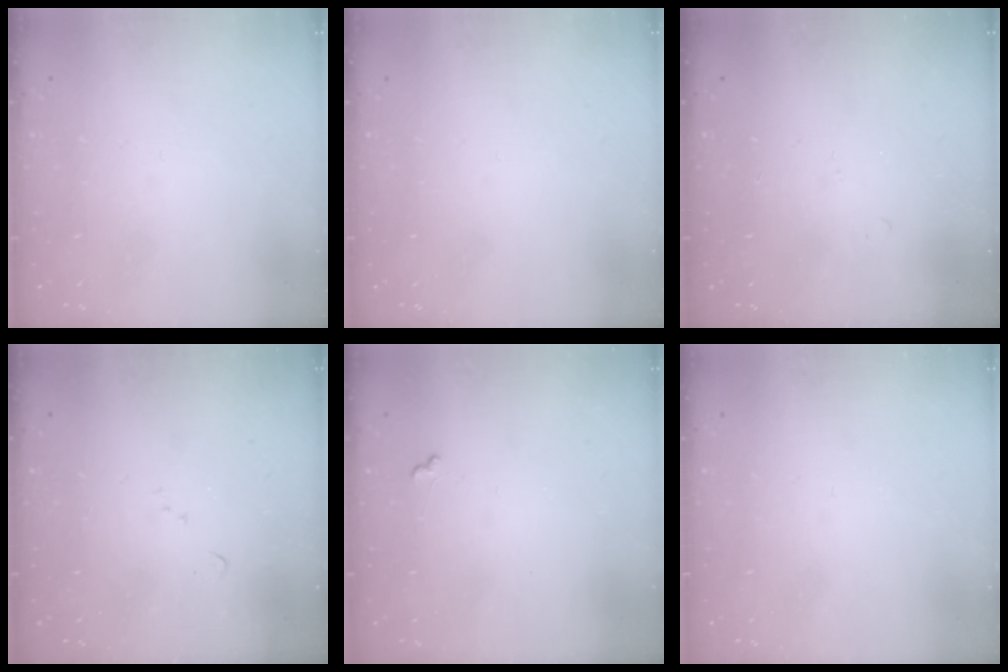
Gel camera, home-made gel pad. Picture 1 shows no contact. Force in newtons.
{"total": 0.0}
{"total": 4.6, "press": 4.6, "slide": 0.6}
{"total": 4.5, "press": 4.4, "slide": 0.5}
{"total": 4.2, "press": 4.1, "slide": 0.6}
{"total": 0.0}